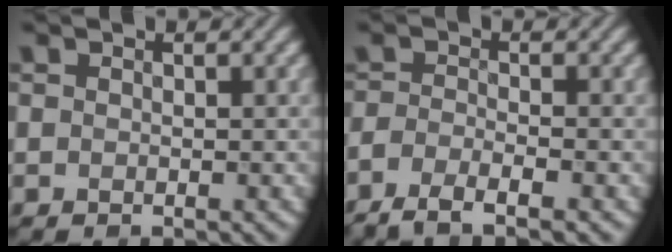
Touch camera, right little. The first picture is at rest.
{"total": 3.8, "force": [-2.8, 0.6, 2.5], "torque": [-0.046, -0.005, -0.055]}